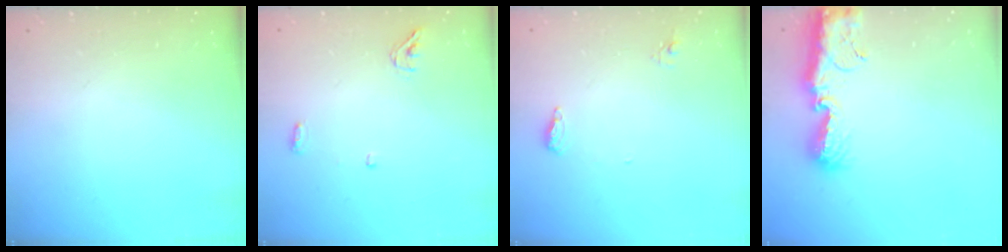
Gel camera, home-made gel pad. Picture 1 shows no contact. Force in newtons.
{"total": 4.3, "press": 4.0, "slide": 1.4}
{"total": 6.5, "press": 6.4, "slide": 1.1}
{"total": 9.7, "press": 9.6, "slide": 0.9}